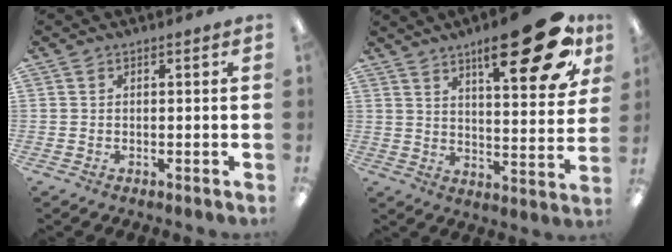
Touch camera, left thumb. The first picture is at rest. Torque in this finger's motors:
{"motor_torque": [0.24, 0.73, 1.29, -1.48, 0.35]}